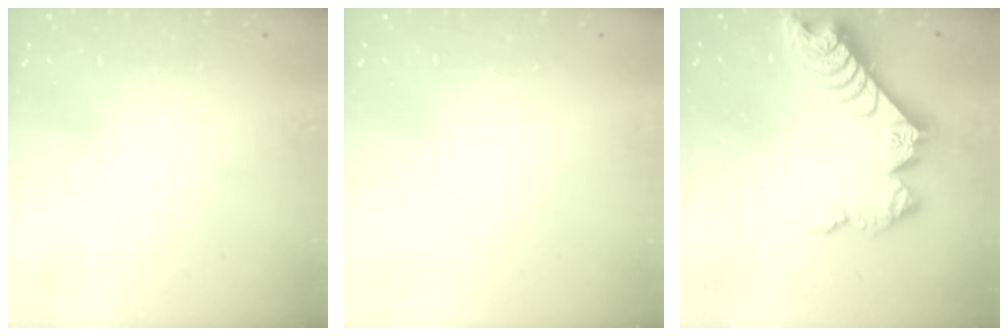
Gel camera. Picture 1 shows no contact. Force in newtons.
{"total": 0.0}
{"total": 9.9, "press": 9.9, "slide": 0.8}